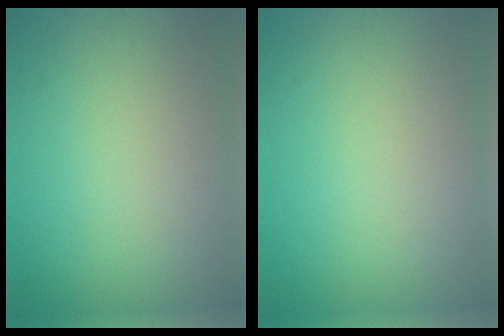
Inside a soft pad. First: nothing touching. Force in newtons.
{"total": 0.0}